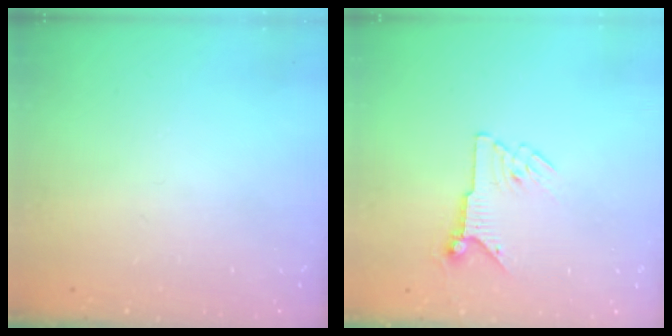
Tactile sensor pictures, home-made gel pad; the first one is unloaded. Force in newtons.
{"total": 6.9, "press": 6.9, "slide": 0.3}